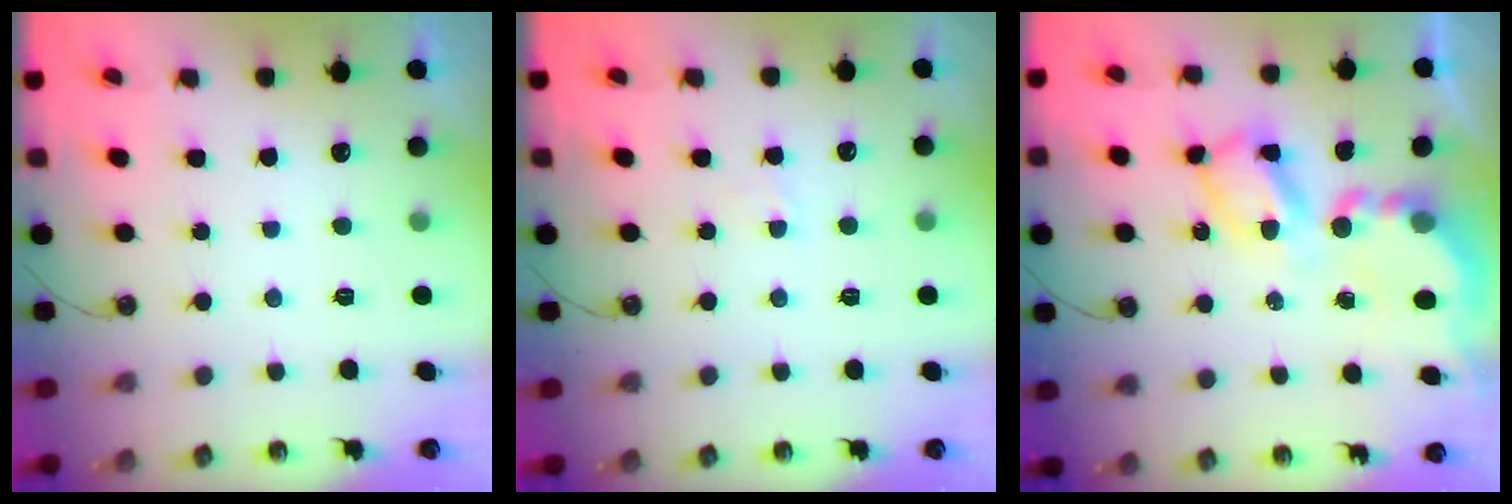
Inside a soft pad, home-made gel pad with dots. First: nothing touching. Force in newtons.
{"total": 2.7, "press": 2.7, "slide": 0.4}
{"total": 10.8, "press": 10.7, "slide": 0.8}